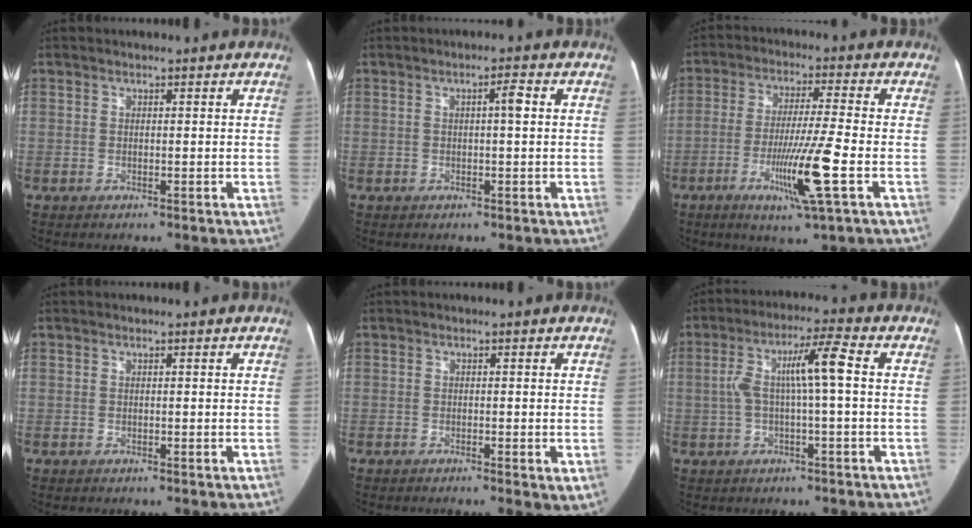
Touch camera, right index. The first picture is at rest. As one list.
[{"total": 2.2, "force": [0.3, 0.1, 2.2], "torque": [-0.034, 0.004, 0.002]}, {"total": 10.9, "force": [-4.1, -0.8, 10.1], "torque": [-0.186, -0.022, -0.076]}, {"total": 0.0}, {"total": 2.6, "force": [-1.0, 0.4, 2.4], "torque": [-0.033, -0.007, -0.013]}, {"total": 7.8, "force": [0.3, 0.4, 7.8], "torque": [-0.150, 0.025, 0.003]}]